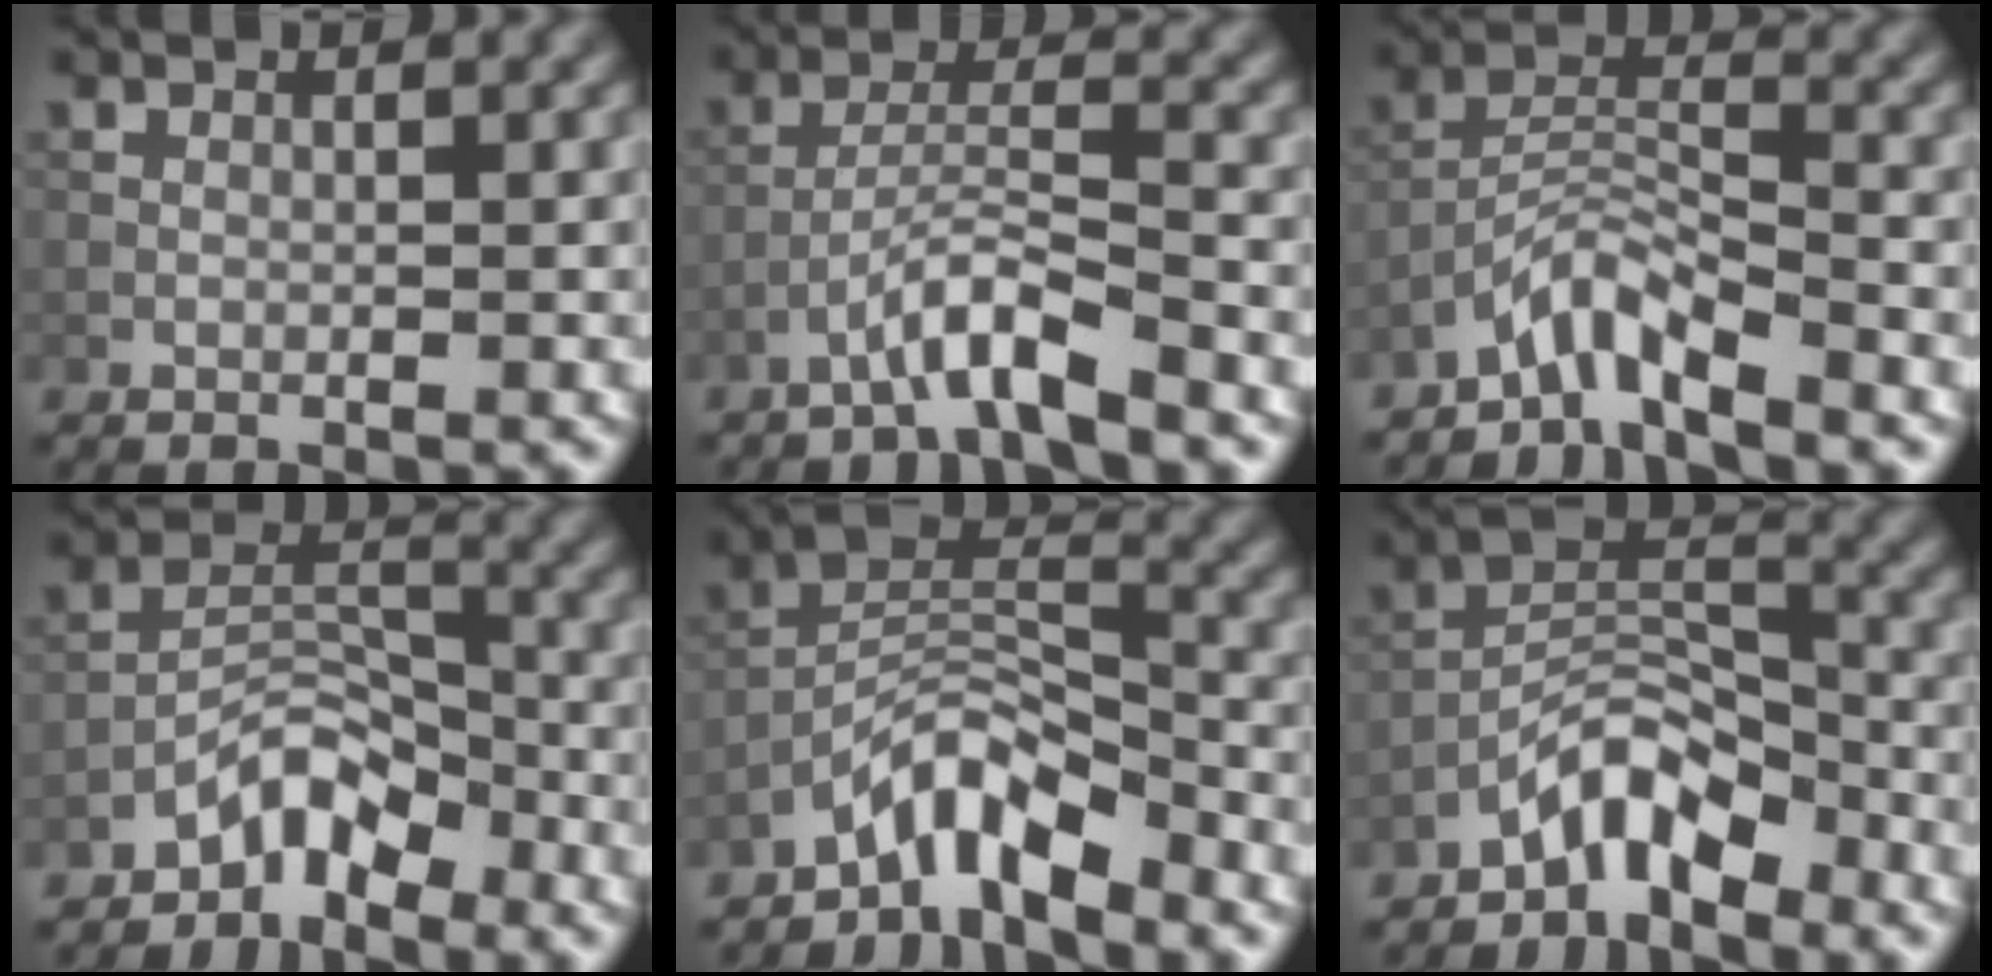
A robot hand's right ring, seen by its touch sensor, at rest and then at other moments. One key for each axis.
{"total": 3.9, "fx": -2.9, "fy": 0.2, "fz": 2.7, "tx": -0.048, "ty": 0.017, "tz": -0.060}
{"total": 4.0, "fx": -3.4, "fy": 0.5, "fz": 2.0, "tx": -0.037, "ty": 0.010, "tz": -0.076}
{"total": 3.8, "fx": -3.0, "fy": 1.6, "fz": 1.7, "tx": -0.023, "ty": 0.019, "tz": -0.060}
{"total": 5.5, "fx": -4.3, "fy": 1.5, "fz": 3.0, "tx": -0.050, "ty": 0.010, "tz": -0.091}
{"total": 5.1, "fx": -3.9, "fy": 1.7, "fz": 2.7, "tx": -0.041, "ty": 0.015, "tz": -0.080}